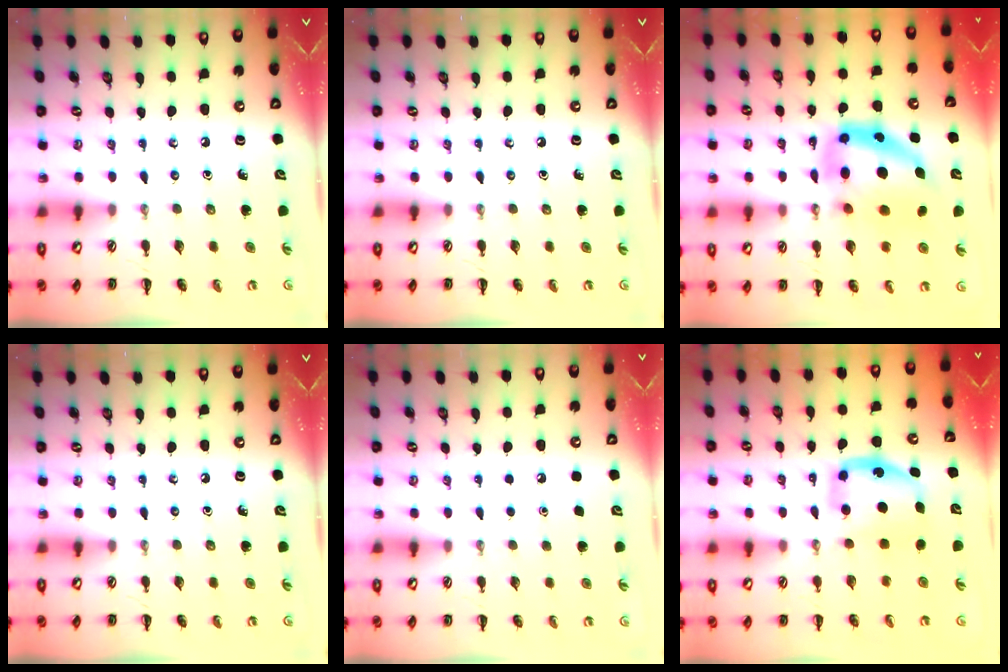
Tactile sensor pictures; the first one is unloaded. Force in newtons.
{"total": 0.0}
{"total": 14.3, "press": 13.9, "slide": 3.6}
{"total": 0.0}
{"total": 1.8, "press": 1.8, "slide": 0.1}
{"total": 7.4, "press": 7.3, "slide": 1.1}